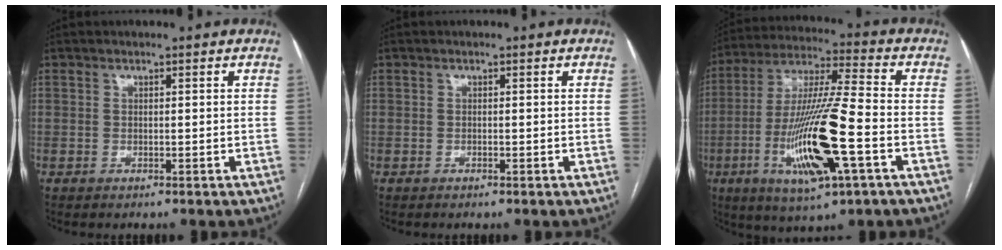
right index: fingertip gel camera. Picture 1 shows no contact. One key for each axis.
{"total": 0.0}
{"total": 18.2, "fx": -5.6, "fy": 1.6, "fz": 17.2, "tx": -0.349, "ty": -0.018, "tz": -0.098}